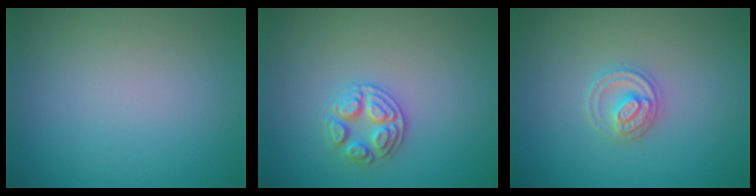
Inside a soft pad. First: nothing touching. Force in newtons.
{"total": 2.8, "press": 2.7, "slide": 0.7}
{"total": 2.5, "press": 2.4, "slide": 0.3}